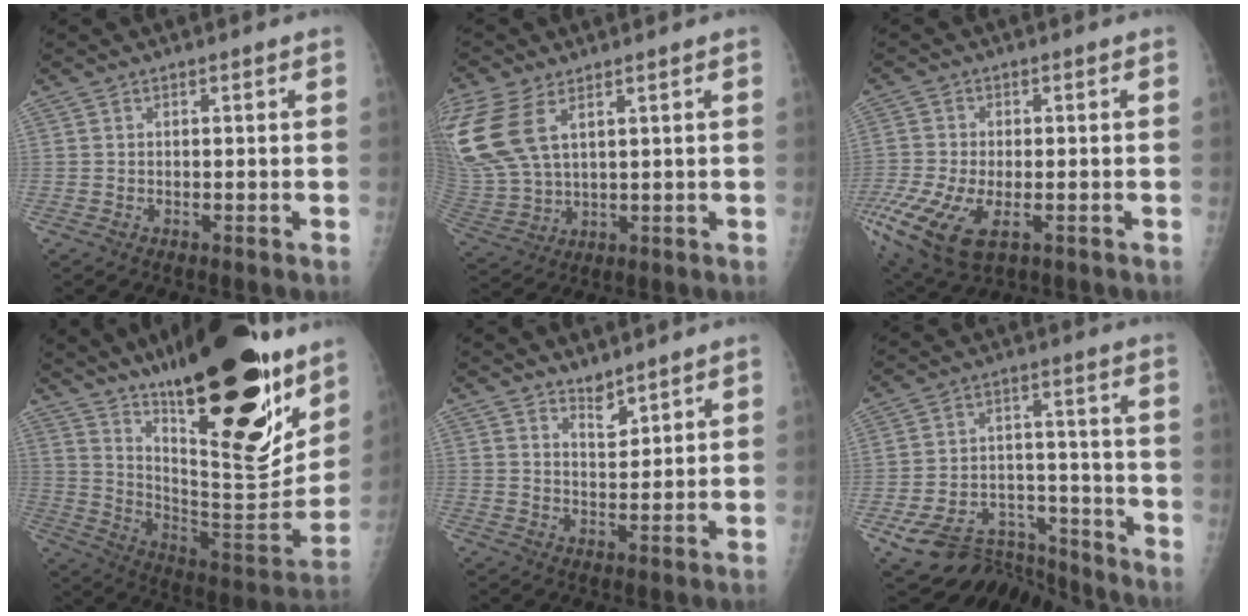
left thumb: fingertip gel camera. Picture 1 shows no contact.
{"total": 17.3, "force": [7.5, 9.7, 12.1], "torque": [-0.311, -0.007, 0.159]}
{"total": 16.4, "force": [-6.6, 8.5, 12.3], "torque": [-0.312, -0.022, -0.111]}
{"total": 31.1, "force": [18.8, 9.0, 23.1], "torque": [-0.322, -0.090, 0.305]}
{"total": 3.8, "force": [3.2, 1.4, 1.4], "torque": [-0.010, -0.029, 0.058]}
{"total": 15.8, "force": [-13.5, 7.4, 3.7], "torque": [-0.039, 0.090, -0.207]}